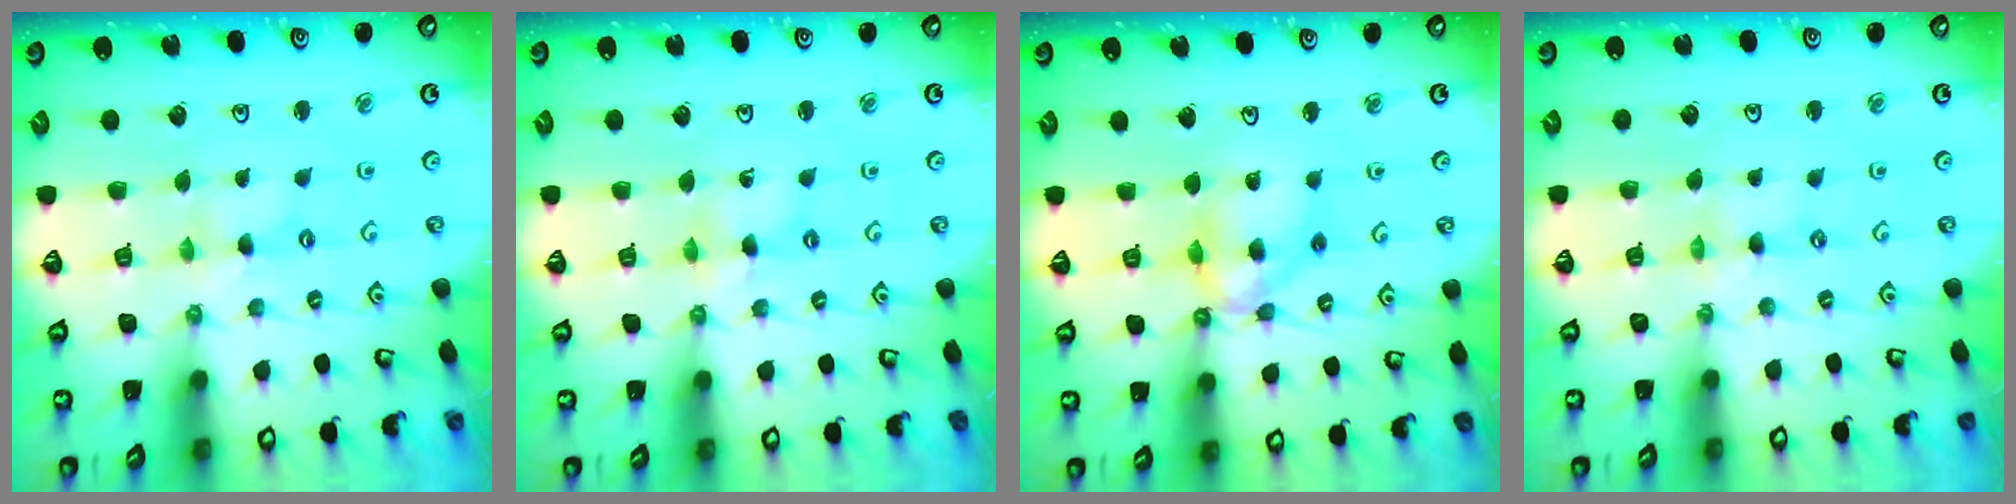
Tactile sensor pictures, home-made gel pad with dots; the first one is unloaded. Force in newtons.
{"total": 2.0, "press": 2.0, "slide": 0.2}
{"total": 12.0, "press": 11.9, "slide": 1.4}
{"total": 0.0}